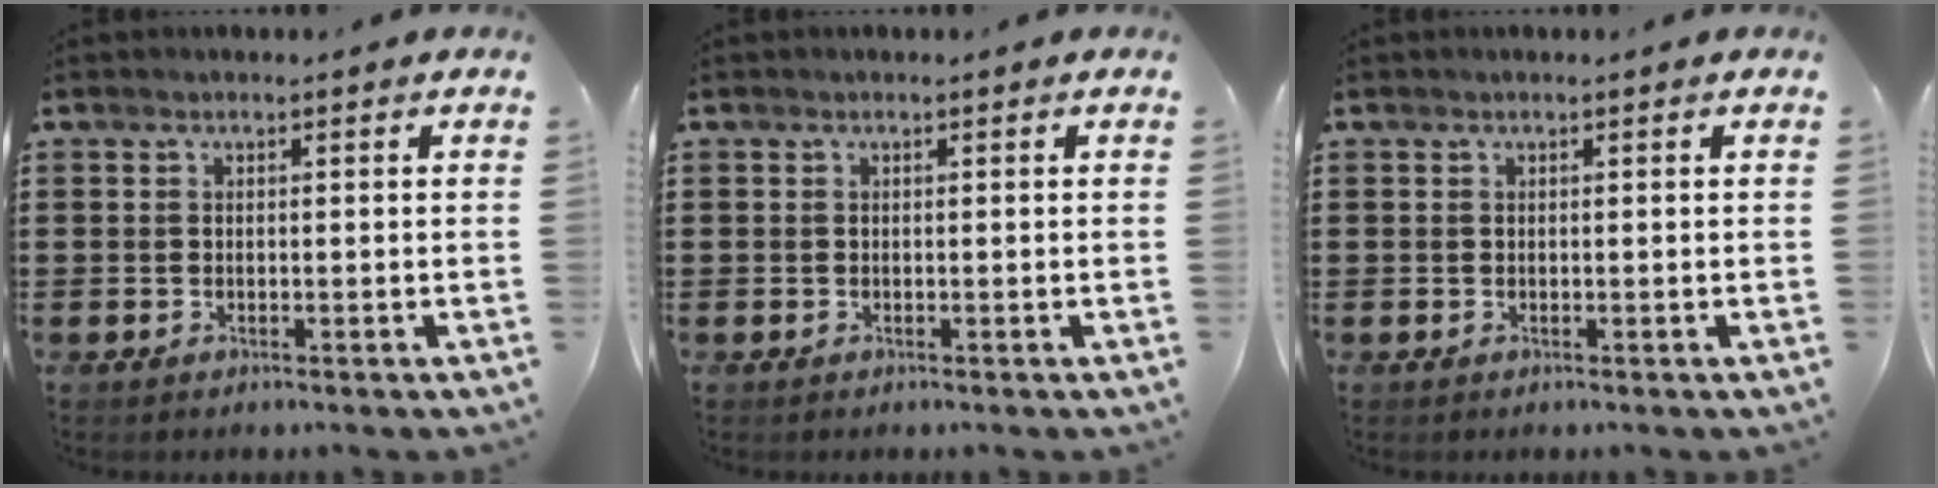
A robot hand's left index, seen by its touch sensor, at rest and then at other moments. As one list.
[{"total": 0.0}, {"total": 0.0}]